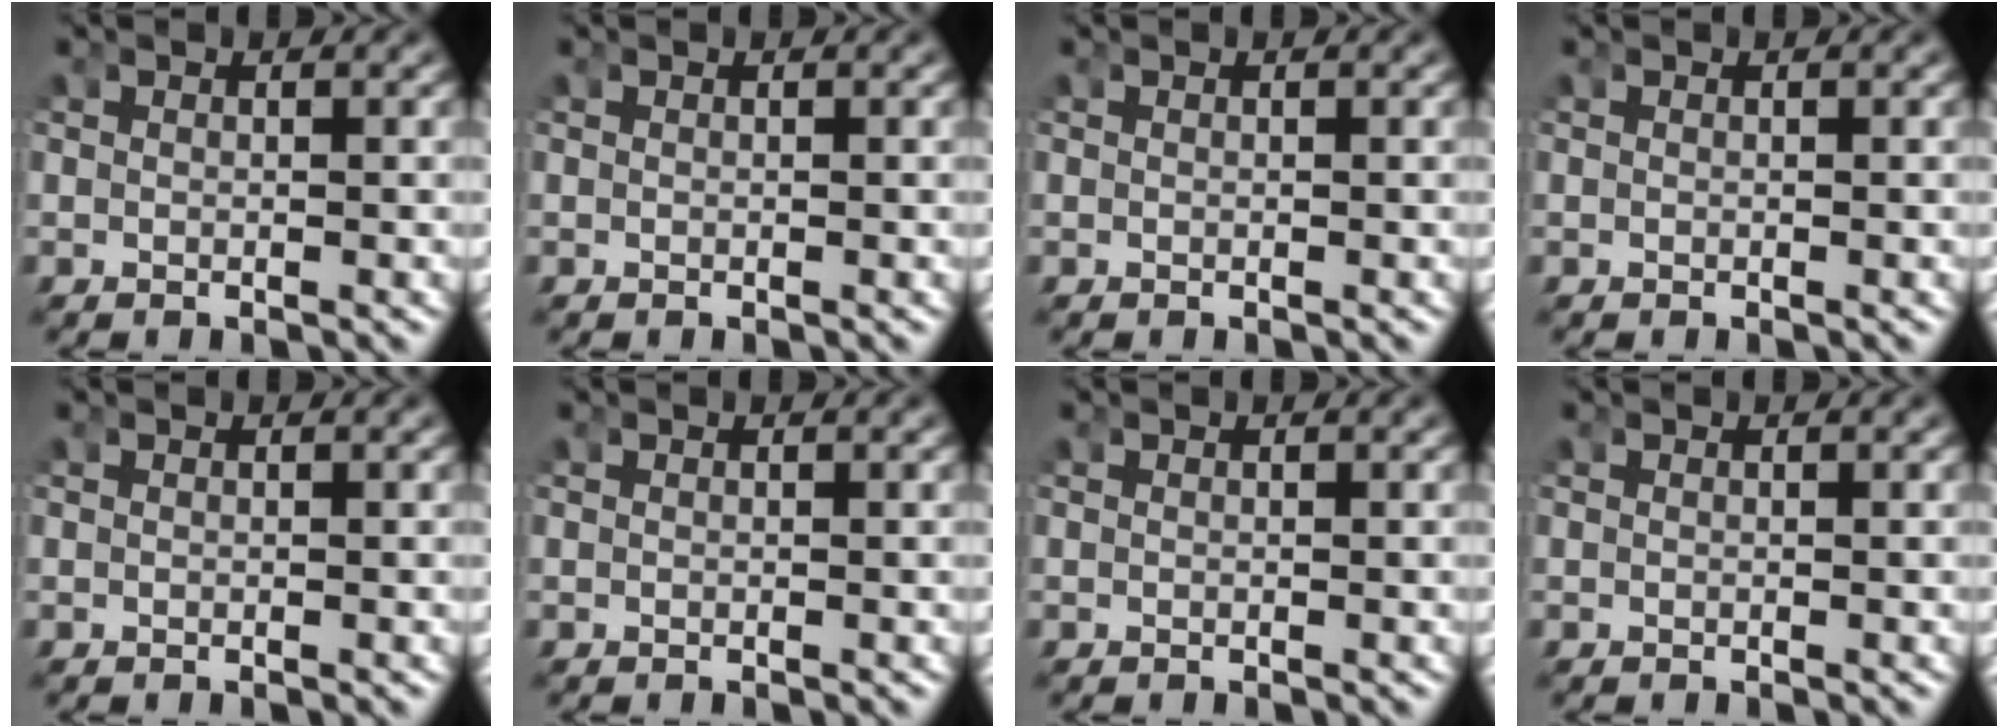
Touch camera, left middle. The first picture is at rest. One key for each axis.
{"total": 0.0}
{"total": 0.0}
{"total": 0.0}
{"total": 0.0}
{"total": 0.0}
{"total": 0.0}
{"total": 0.0}